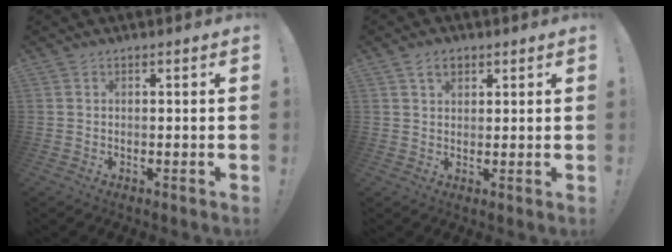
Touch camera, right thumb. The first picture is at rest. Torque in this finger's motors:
{"motor_torque": [0.29, 0.89, 0.21, 0.15, 0.00]}